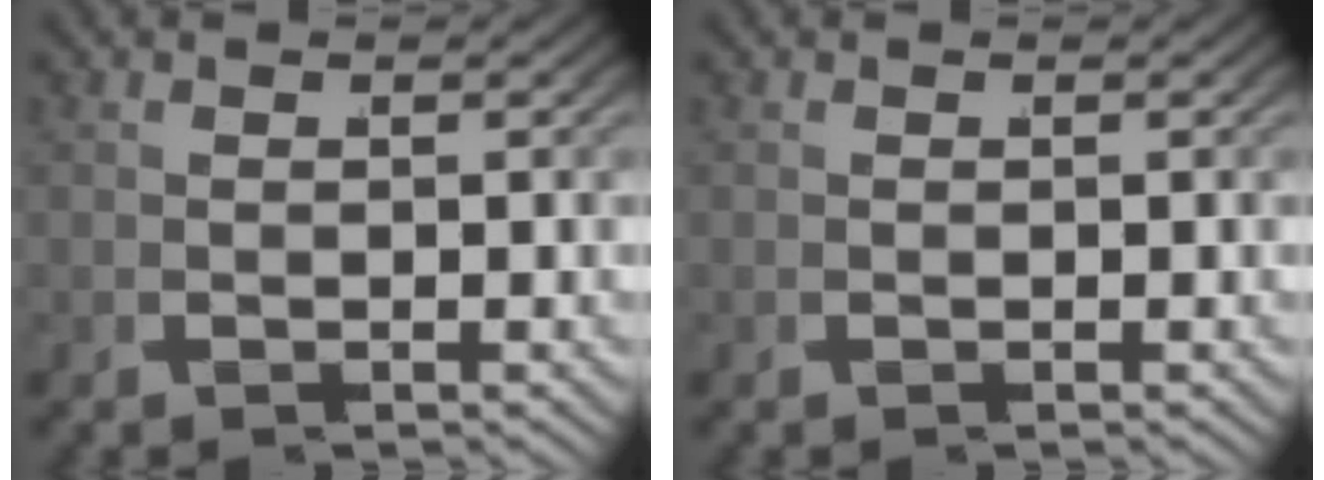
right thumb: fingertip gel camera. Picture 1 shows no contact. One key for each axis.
{"total": 0.0}